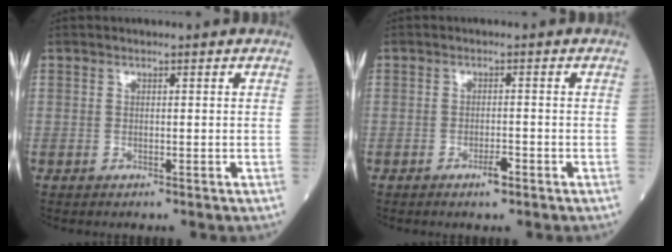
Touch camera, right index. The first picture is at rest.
{"total": 2.0, "force": [-1.3, 0.3, 1.5], "torque": [-0.024, 0.000, -0.021]}